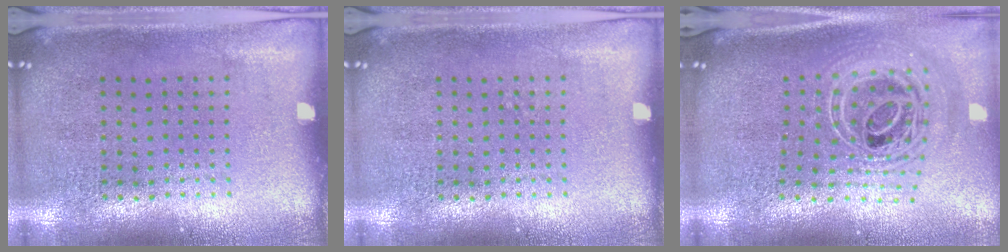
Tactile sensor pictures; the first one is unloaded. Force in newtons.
{"total": 0.0}
{"total": 2.7, "press": 1.9, "slide": 1.8}